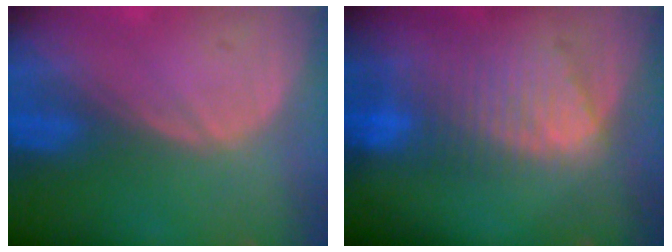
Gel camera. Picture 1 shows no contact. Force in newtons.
{"total": 8.1, "press": 7.6, "slide": 3.0}